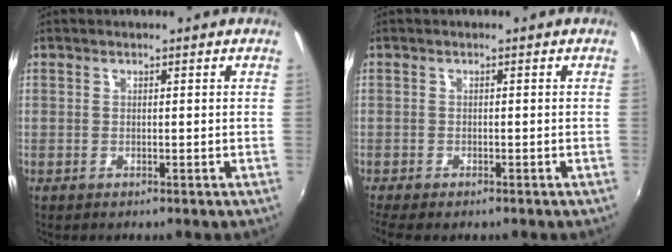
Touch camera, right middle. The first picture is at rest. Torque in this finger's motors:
{"motor_torque": [1.17, -0.97, 0.14, 0.11]}